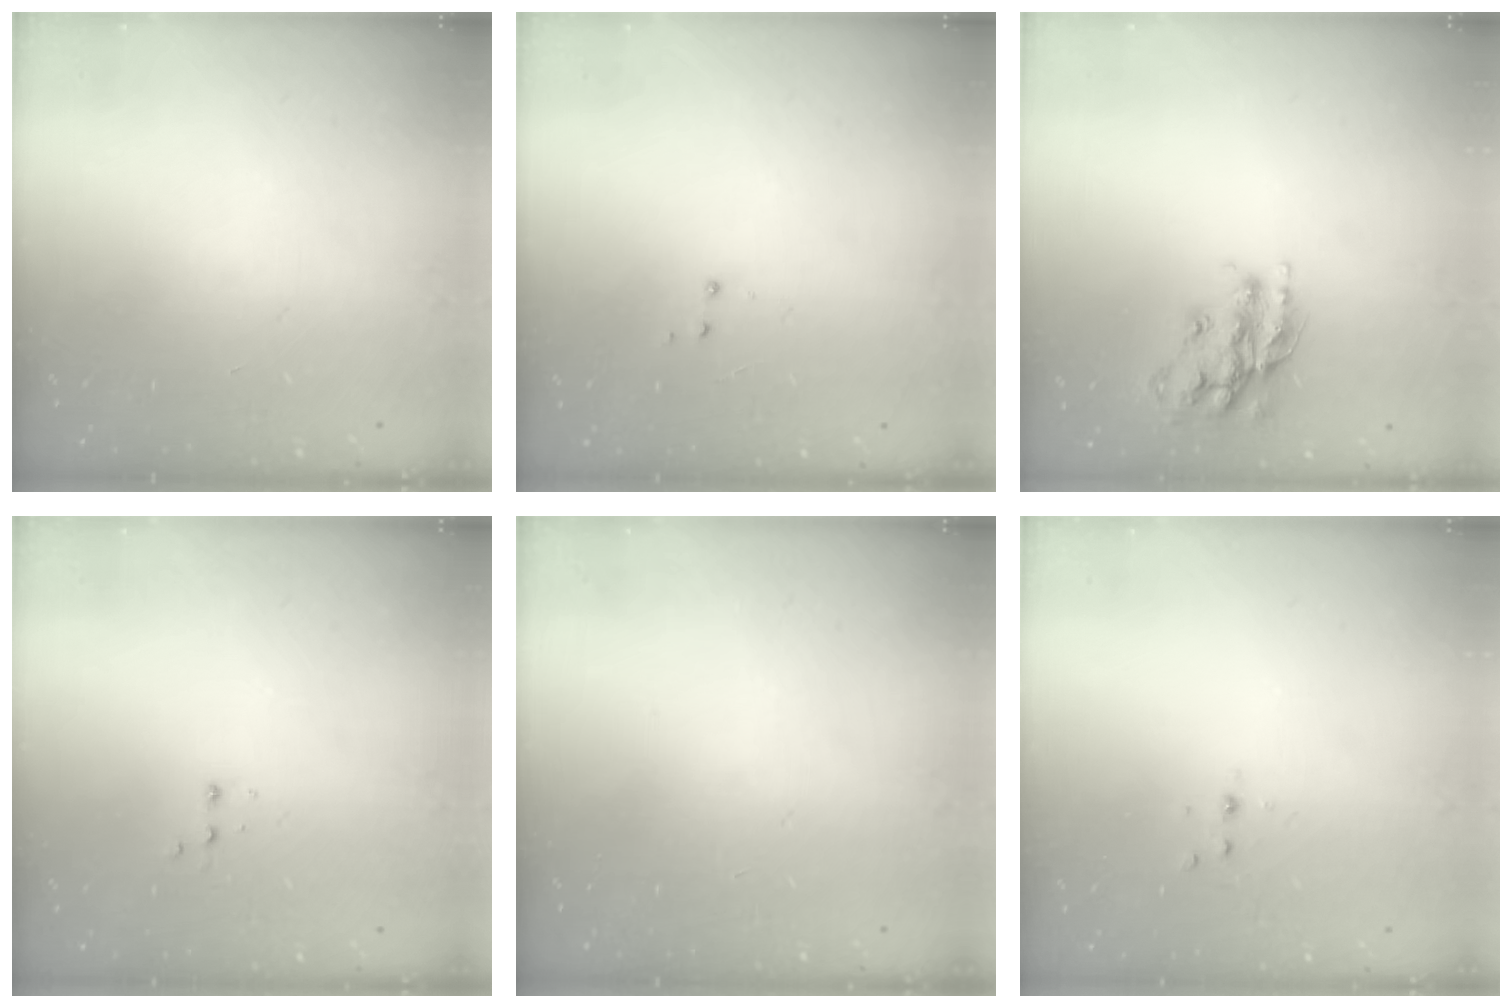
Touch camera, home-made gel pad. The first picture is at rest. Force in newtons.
{"total": 3.0, "press": 2.9, "slide": 0.6}
{"total": 14.6, "press": 14.5, "slide": 0.7}
{"total": 2.4, "press": 2.2, "slide": 0.9}
{"total": 0.0}
{"total": 3.0, "press": 2.6, "slide": 1.5}